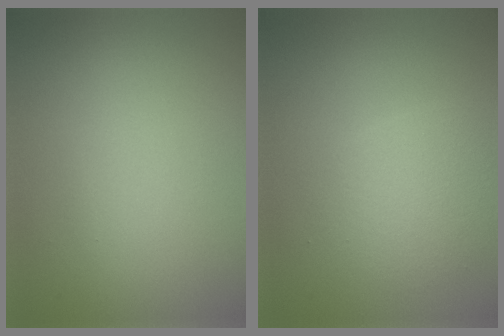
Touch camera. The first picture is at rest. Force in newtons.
{"total": 3.0, "press": 3.0, "slide": 0.1}